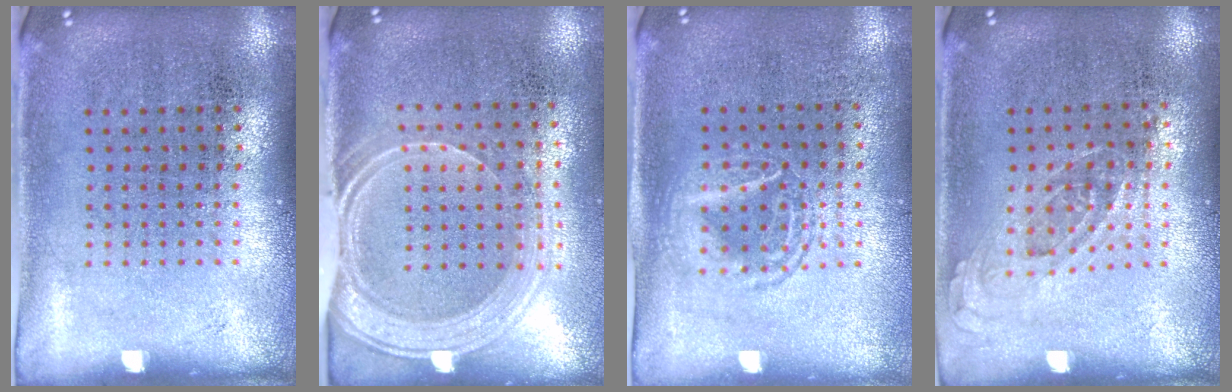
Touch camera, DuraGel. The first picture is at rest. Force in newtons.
{"total": 1.9, "press": 1.7, "slide": 0.9}
{"total": 1.3, "press": 1.2, "slide": 0.5}
{"total": 0.7, "press": 0.6, "slide": 0.3}